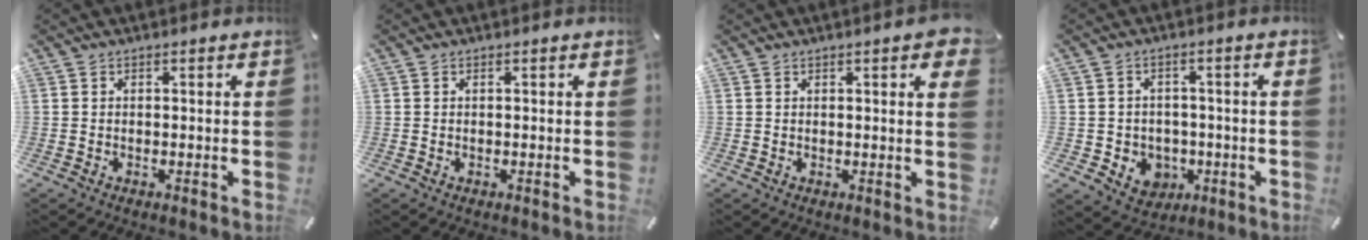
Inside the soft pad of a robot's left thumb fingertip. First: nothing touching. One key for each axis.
{"total": 0.0}
{"total": 3.6, "fx": 1.4, "fy": 0.8, "fz": 3.2, "tx": -0.046, "ty": -0.004, "tz": 0.021}
{"total": 6.0, "fx": -1.0, "fy": 5.7, "fz": 1.6, "tx": -0.026, "ty": 0.004, "tz": -0.015}